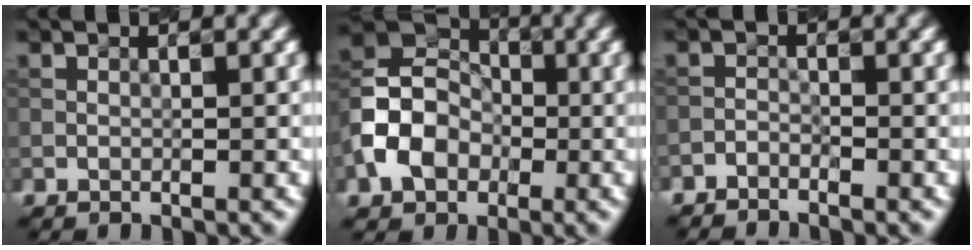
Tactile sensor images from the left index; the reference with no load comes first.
{"total": 6.1, "force": [-1.8, 4.8, 3.3], "torque": [-0.060, 0.012, -0.053]}
{"total": 1.6, "force": [-1.6, 0.2, 0.1], "torque": [-0.003, -0.002, -0.037]}